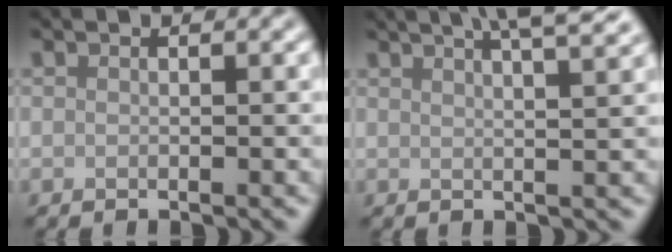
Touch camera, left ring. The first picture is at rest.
{"total": 7.8, "force": [5.3, 2.7, 5.1], "torque": [-0.034, 0.046, 0.041]}